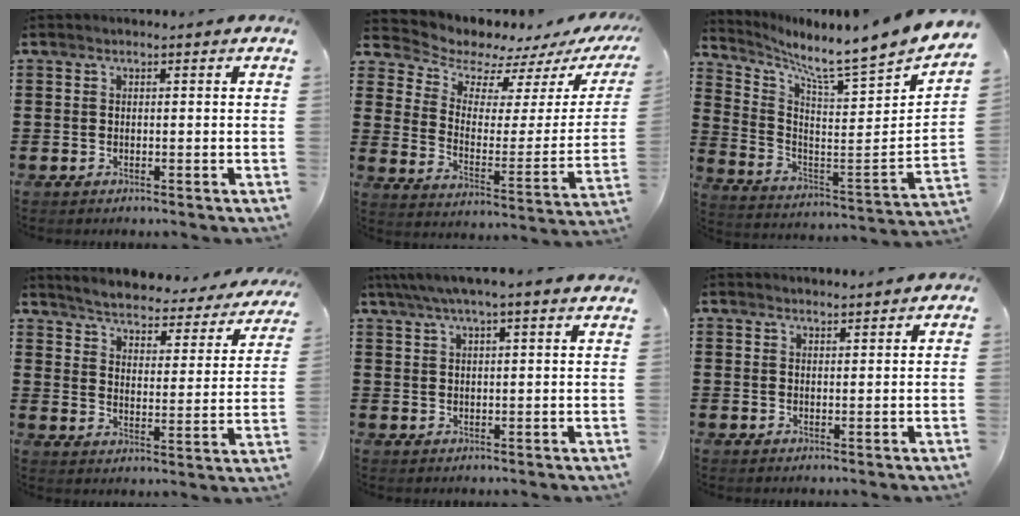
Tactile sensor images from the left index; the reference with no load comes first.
{"total": 5.9, "force": [5.5, 2.1, 0.4], "torque": [-0.040, -0.050, 0.094]}
{"total": 4.9, "force": [4.6, -0.8, 1.6], "torque": [-0.049, -0.077, 0.060]}
{"total": 3.1, "force": [3.1, -0.1, 0.5], "torque": [-0.031, -0.031, 0.043]}
{"total": 3.6, "force": [2.7, 0.4, 2.3], "torque": [-0.051, -0.002, 0.049]}
{"total": 1.4, "force": [1.4, 0.1, 0.1], "torque": [-0.005, 0.002, 0.027]}